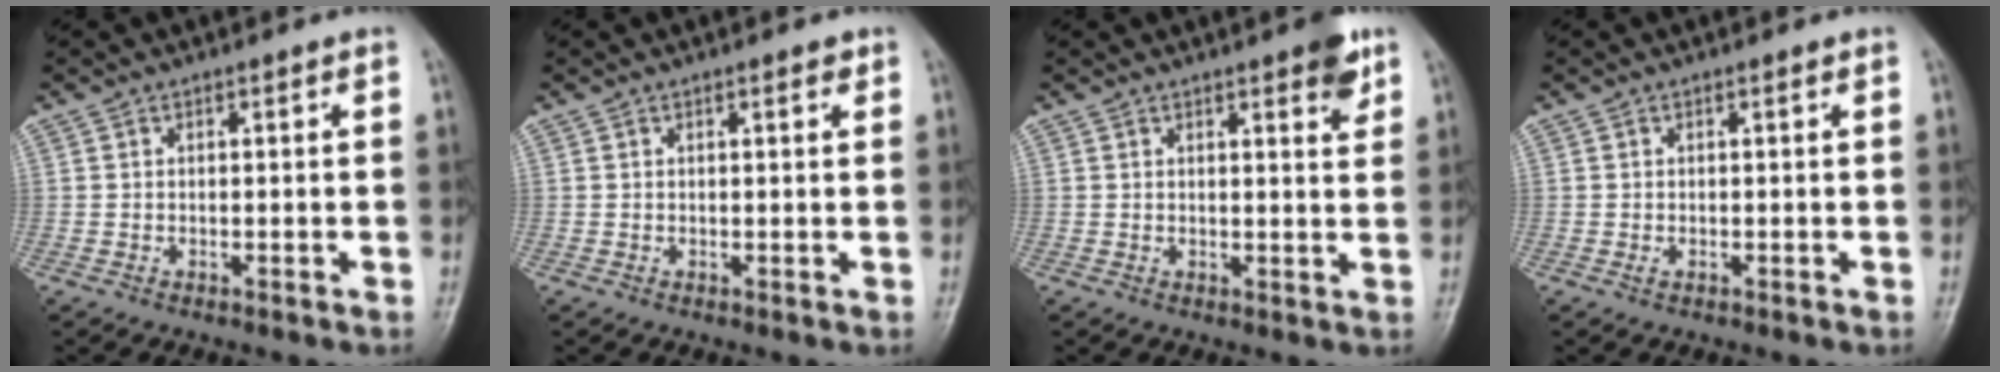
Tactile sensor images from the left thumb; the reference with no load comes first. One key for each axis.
{"total": 1.2, "fx": 0.7, "fy": 0.4, "fz": 0.9, "tx": -0.011, "ty": -0.001, "tz": 0.008}
{"total": 4.6, "fx": 2.8, "fy": 1.2, "fz": 3.5, "tx": -0.036, "ty": -0.013, "tz": 0.031}
{"total": 0.9, "fx": 0.1, "fy": 0.4, "fz": 0.8, "tx": -0.014, "ty": 0.001, "tz": 0.004}